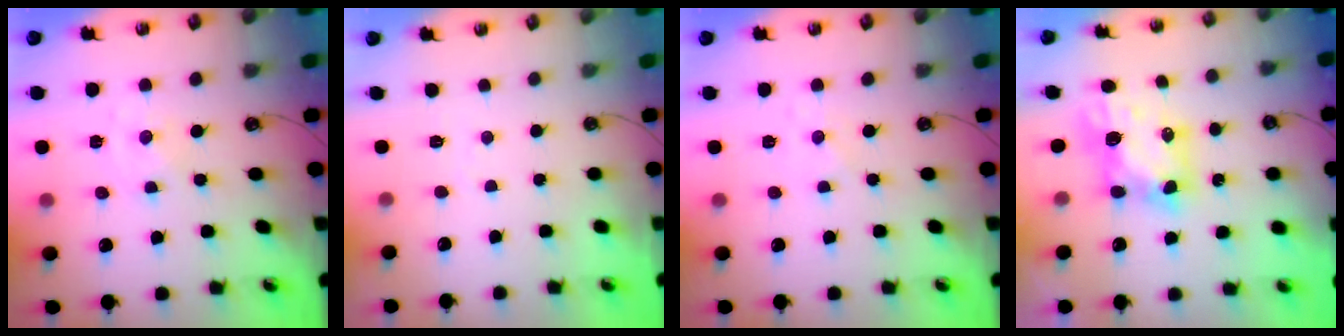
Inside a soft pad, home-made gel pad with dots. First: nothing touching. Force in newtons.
{"total": 2.6, "press": 2.6, "slide": 0.4}
{"total": 1.4, "press": 1.3, "slide": 0.4}
{"total": 7.6, "press": 7.6, "slide": 0.8}